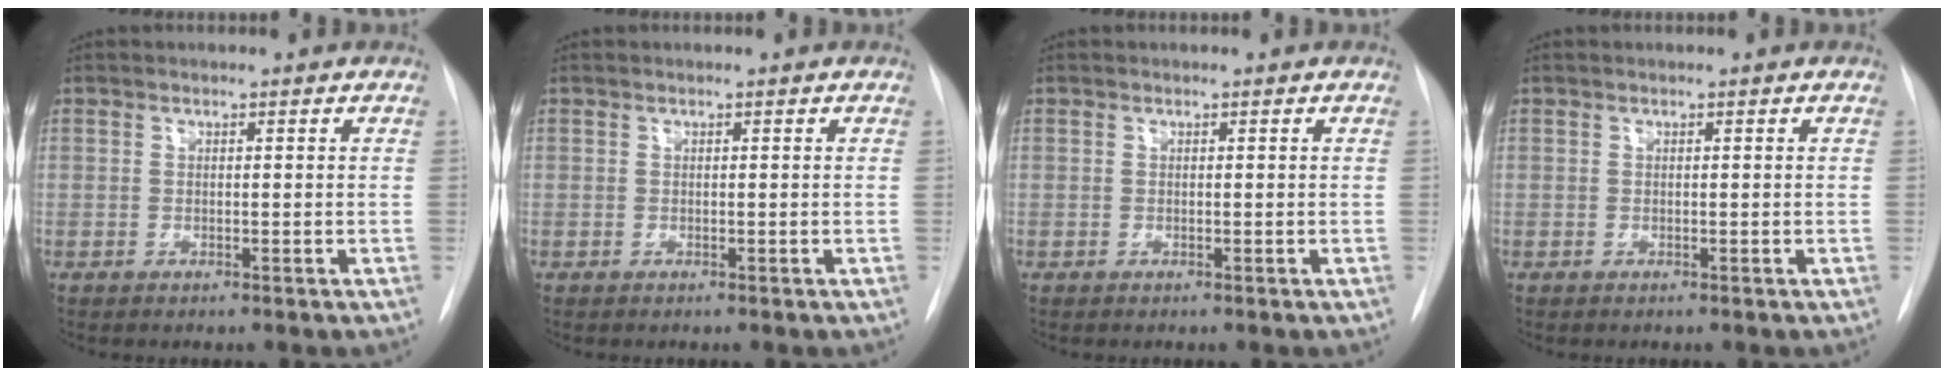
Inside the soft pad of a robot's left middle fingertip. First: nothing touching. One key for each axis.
{"total": 0.0}
{"total": 0.0}
{"total": 0.0}